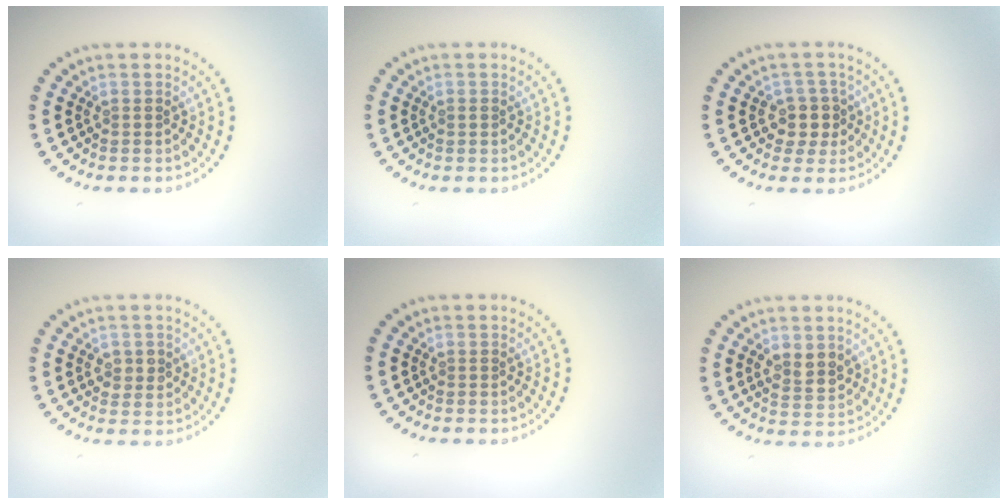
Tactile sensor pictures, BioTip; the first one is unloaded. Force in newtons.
{"total": 0.6, "press": 0.6, "slide": 0.1}
{"total": 2.5, "press": 2.2, "slide": 1.2}
{"total": 1.8, "press": 1.8, "slide": 0.1}
{"total": 0.0}
{"total": 2.6, "press": 2.5, "slide": 0.4}